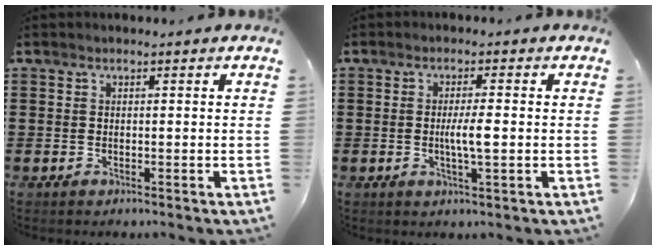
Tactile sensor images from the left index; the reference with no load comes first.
{"total": 3.8, "force": [-0.2, 0.5, 3.8], "torque": [-0.075, -0.004, -0.008]}